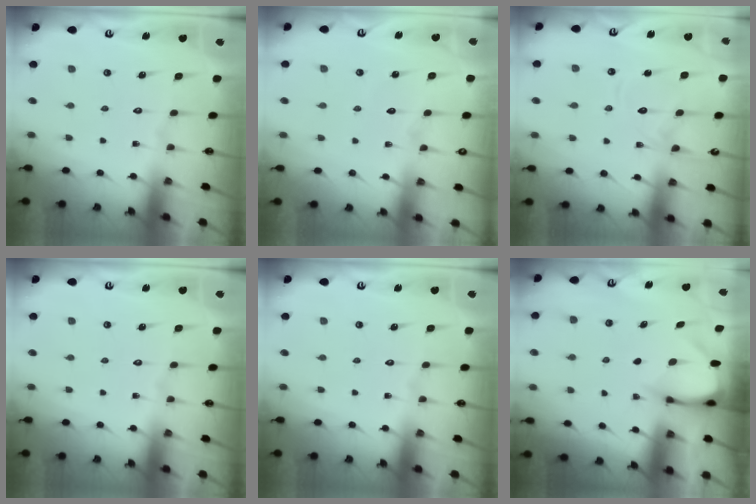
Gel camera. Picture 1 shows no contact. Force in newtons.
{"total": 3.6, "press": 3.6, "slide": 0.5}
{"total": 12.8, "press": 12.8, "slide": 1.2}
{"total": 0.0}
{"total": 0.0}
{"total": 3.4, "press": 3.4, "slide": 0.3}